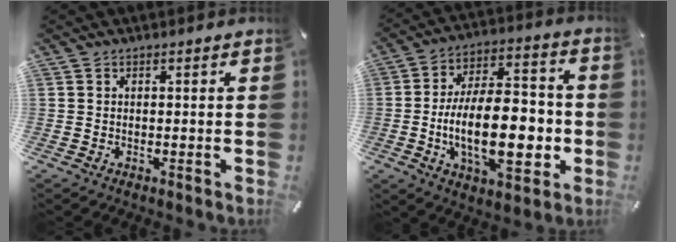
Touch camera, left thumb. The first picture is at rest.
{"total": 21.3, "force": [-3.9, 10.9, 17.8], "torque": [-0.311, -0.001, -0.066]}